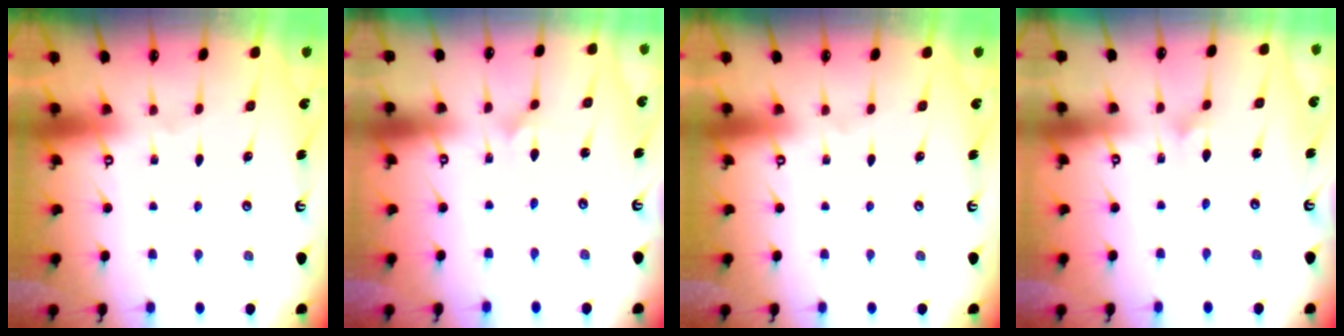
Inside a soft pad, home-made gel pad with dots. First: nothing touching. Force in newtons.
{"total": 1.8, "press": 1.8, "slide": 0.1}
{"total": 0.0}
{"total": 1.0, "press": 1.0, "slide": 0.0}